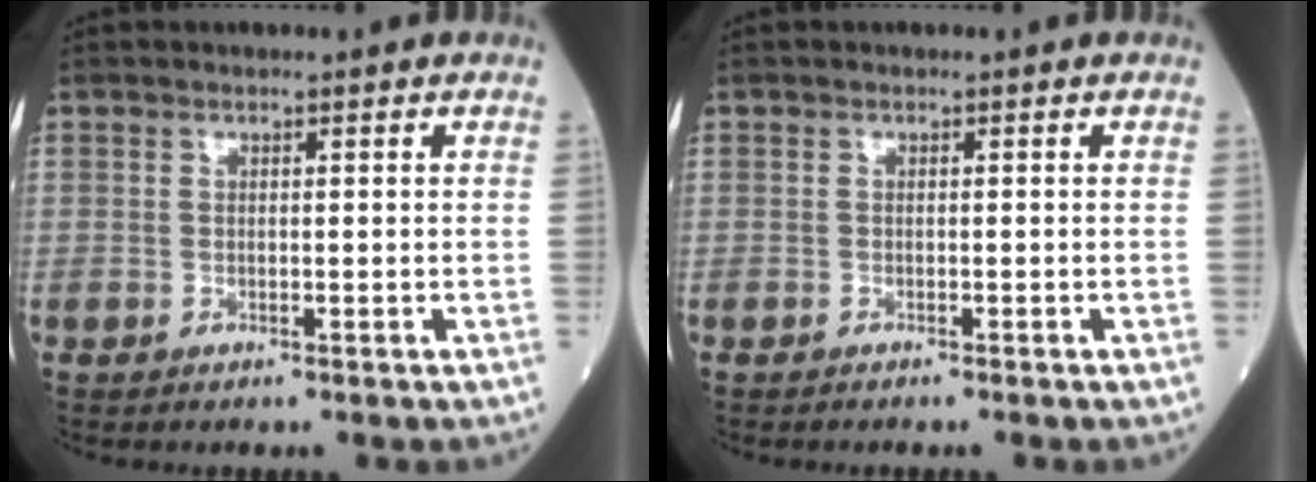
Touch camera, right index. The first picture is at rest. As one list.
[{"total": 0.9, "force": [-0.7, -0.1, 0.5], "torque": [-0.008, 0.001, -0.008]}]